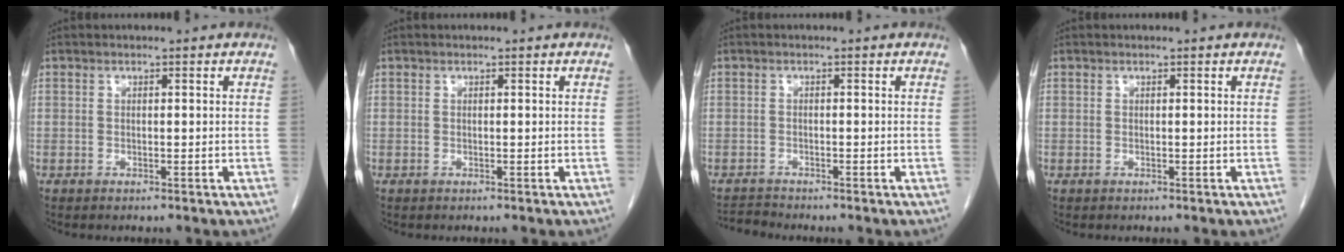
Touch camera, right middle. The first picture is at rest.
{"total": 0.0}
{"total": 1.7, "force": [-1.6, -0.5, -0.4], "torque": [0.006, -0.014, -0.028]}
{"total": 0.0}